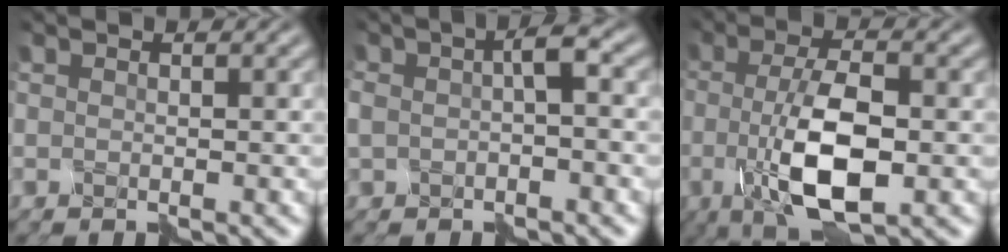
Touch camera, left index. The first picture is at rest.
{"total": 2.5, "force": [-1.0, 0.9, 2.1], "torque": [-0.053, 0.005, -0.020]}
{"total": 7.0, "force": [-1.5, 2.2, 6.5], "torque": [-0.142, -0.003, -0.024]}